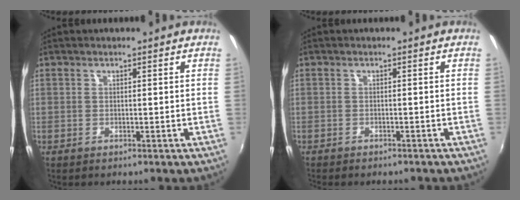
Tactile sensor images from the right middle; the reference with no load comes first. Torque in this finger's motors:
{"motor_torque": [1.01, -1.12, 0.20, 0.08]}